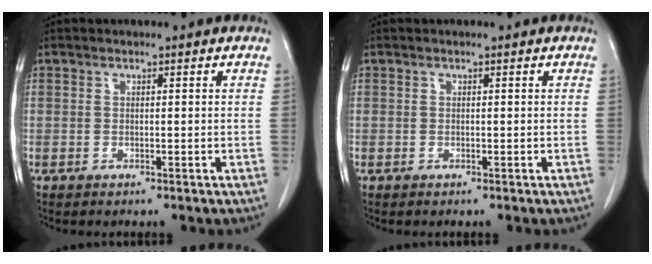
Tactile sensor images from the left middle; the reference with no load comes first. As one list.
[{"total": 0.0}]